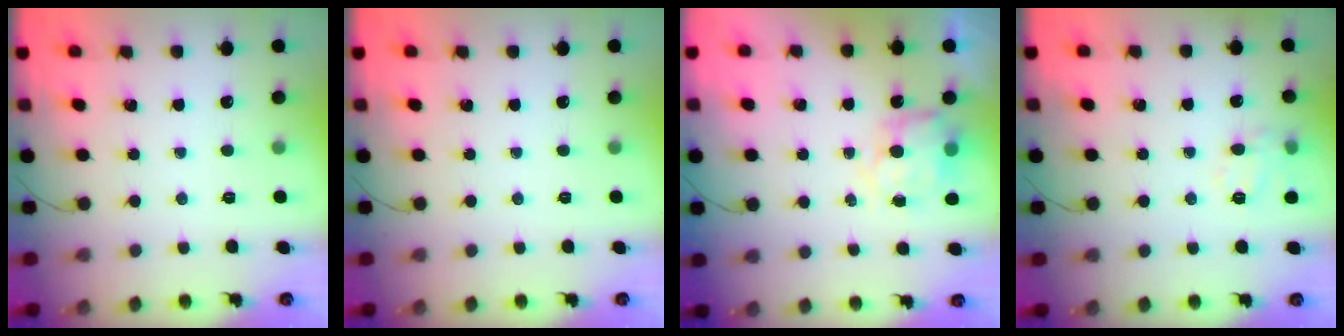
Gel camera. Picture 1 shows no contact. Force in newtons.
{"total": 0.0}
{"total": 8.3, "press": 8.2, "slide": 1.1}
{"total": 9.8, "press": 9.7, "slide": 1.2}